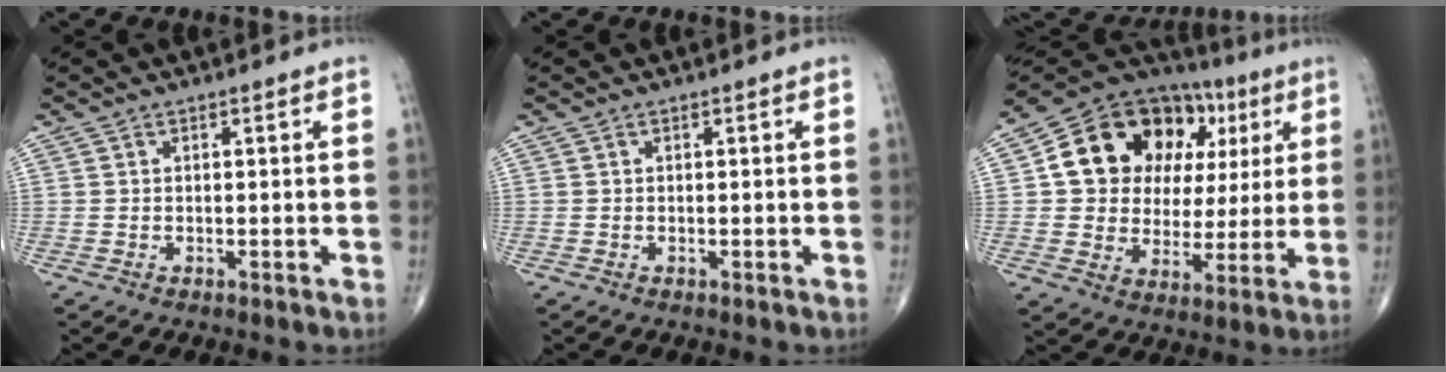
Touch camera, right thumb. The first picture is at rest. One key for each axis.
{"total": 0.0}
{"total": 22.4, "fx": 6.6, "fy": 16.3, "fz": 13.8, "tx": -0.163, "ty": 0.028, "tz": 0.110}